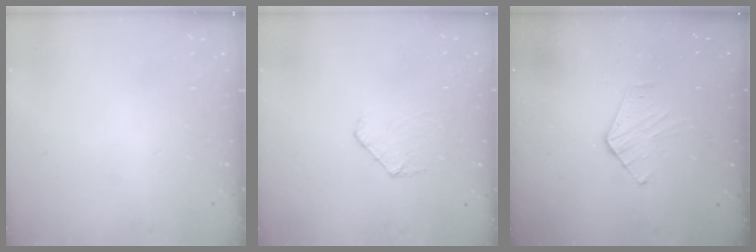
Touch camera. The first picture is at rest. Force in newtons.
{"total": 5.5, "press": 5.5, "slide": 0.5}
{"total": 4.6, "press": 4.6, "slide": 0.4}